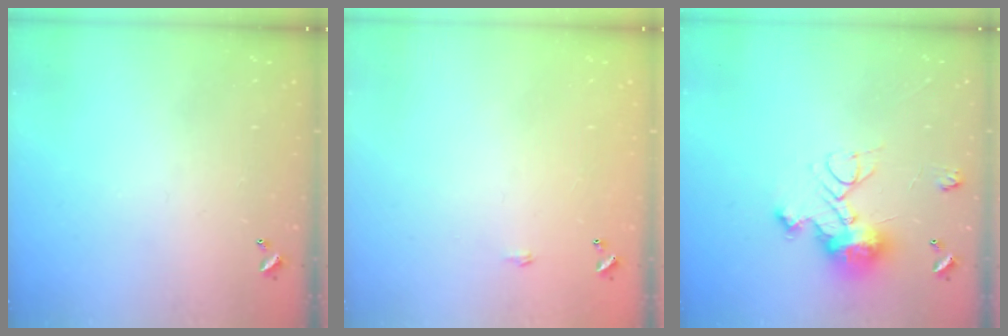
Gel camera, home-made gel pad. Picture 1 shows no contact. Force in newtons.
{"total": 0.6, "press": 0.6, "slide": 0.2}
{"total": 18.1, "press": 18.1, "slide": 0.6}